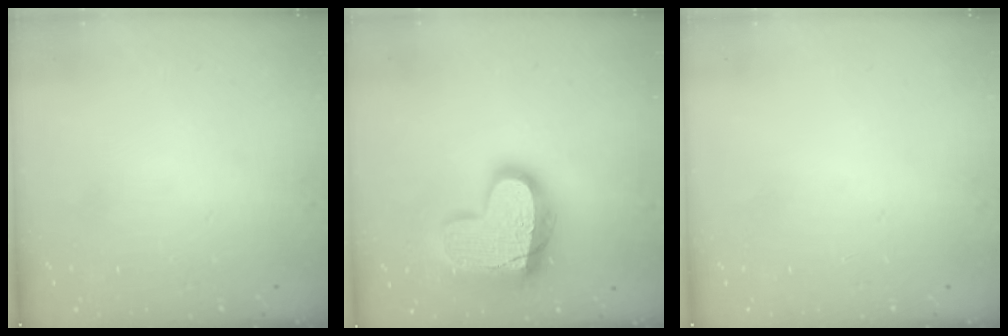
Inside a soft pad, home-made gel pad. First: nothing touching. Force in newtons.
{"total": 17.6, "press": 17.6, "slide": 1.5}
{"total": 0.0}